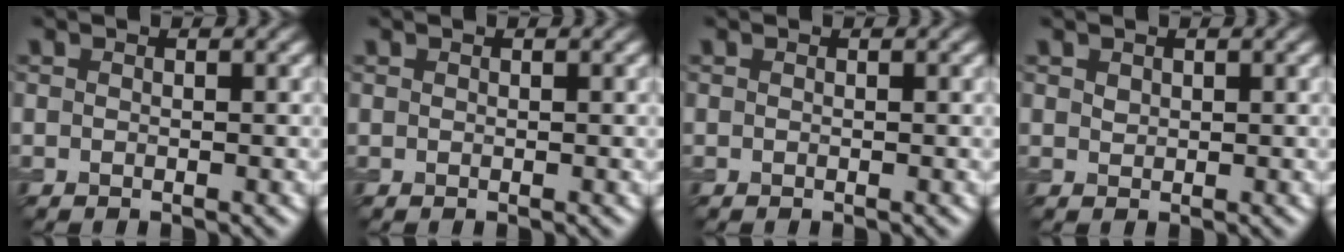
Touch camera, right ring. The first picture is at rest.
{"total": 0.0}
{"total": 0.0}
{"total": 0.7, "force": [0.7, 0.3, 0.0], "torque": [-0.003, 0.003, 0.015]}